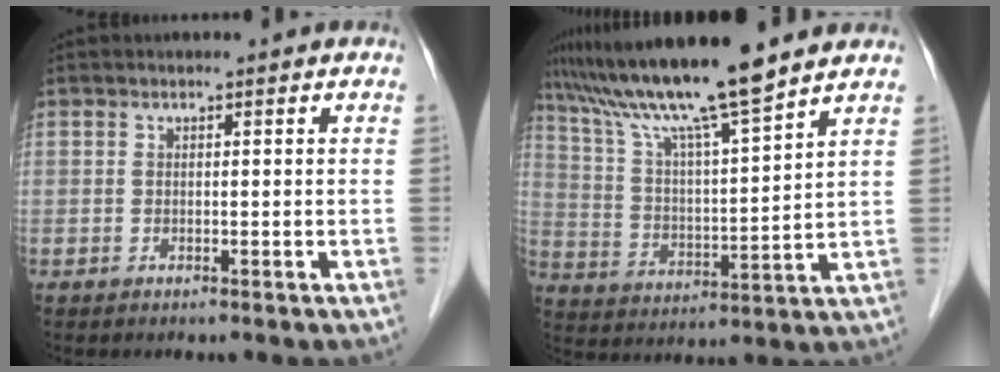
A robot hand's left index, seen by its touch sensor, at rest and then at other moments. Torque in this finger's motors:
{"motor_torque": [0.94, -1.20, 1.06, 0.21]}